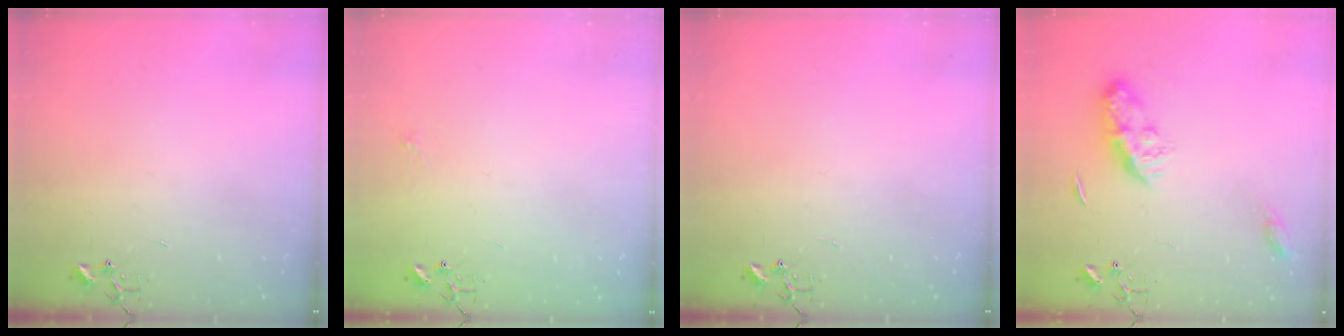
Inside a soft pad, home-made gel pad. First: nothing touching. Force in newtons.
{"total": 5.0, "press": 5.0, "slide": 0.7}
{"total": 0.0}
{"total": 9.7, "press": 9.7, "slide": 0.1}